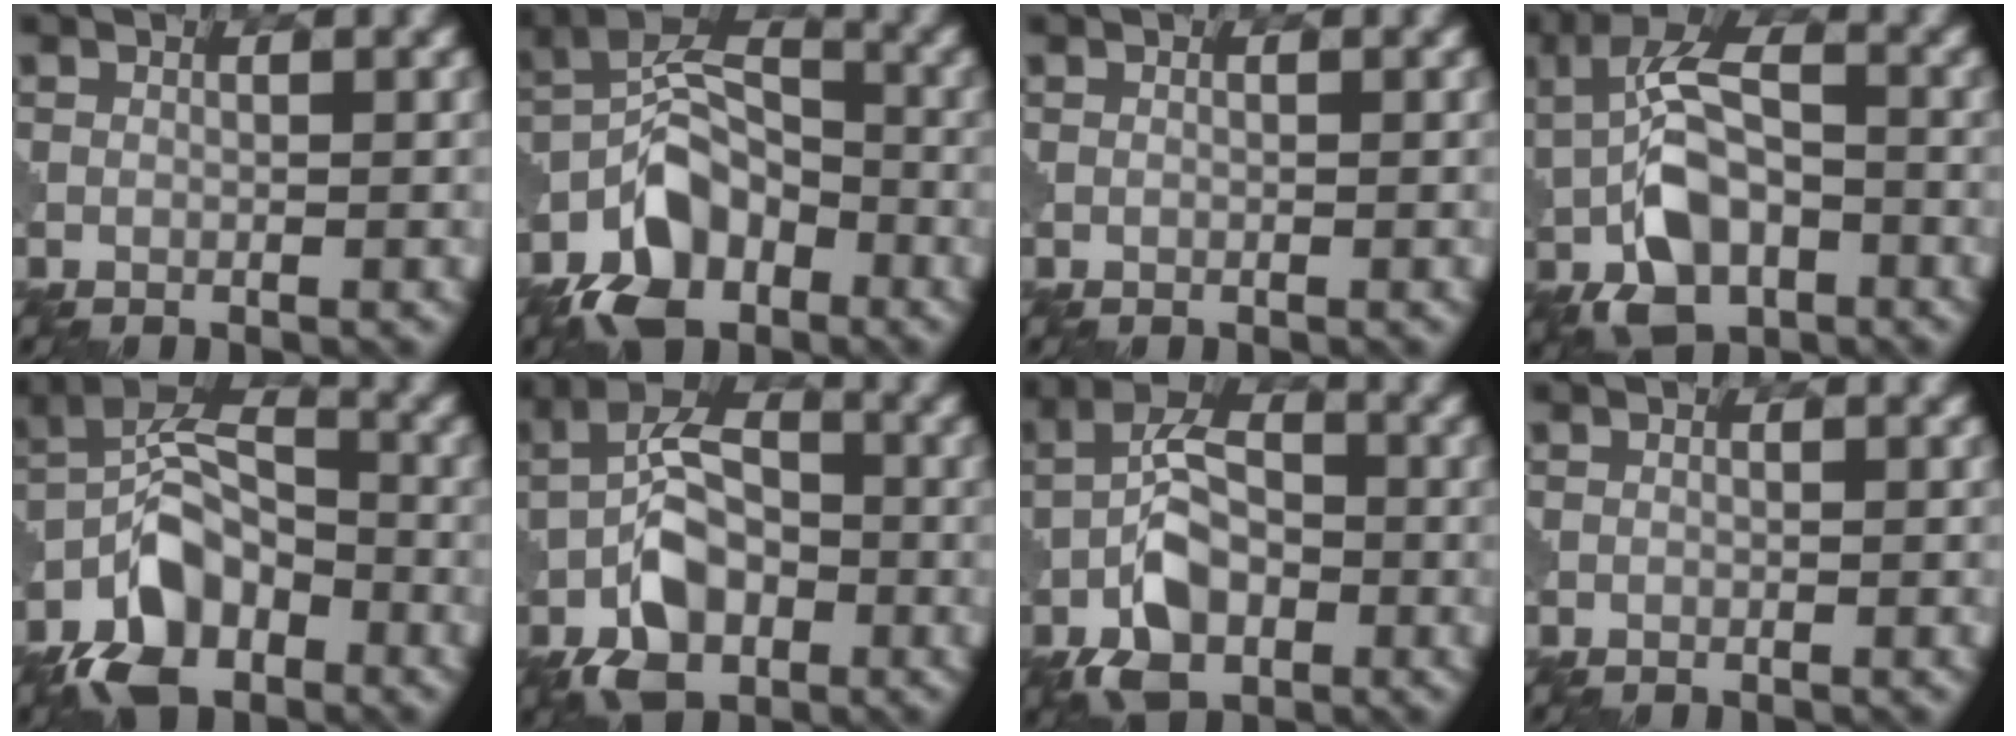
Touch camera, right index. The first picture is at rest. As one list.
[{"total": 8.3, "force": [-5.0, 4.7, 4.7], "torque": [-0.086, 0.005, -0.108]}, {"total": 0.0}, {"total": 8.5, "force": [-1.4, 4.7, 6.9], "torque": [-0.136, 0.009, -0.036]}, {"total": 8.3, "force": [-4.8, 4.5, 5.1], "torque": [-0.096, 0.007, -0.103]}, {"total": 8.2, "force": [-3.0, 4.8, 5.9], "torque": [-0.111, 0.007, -0.067]}, {"total": 7.4, "force": [-2.8, 4.1, 5.5], "torque": [-0.104, 0.008, -0.064]}, {"total": 0.0}]